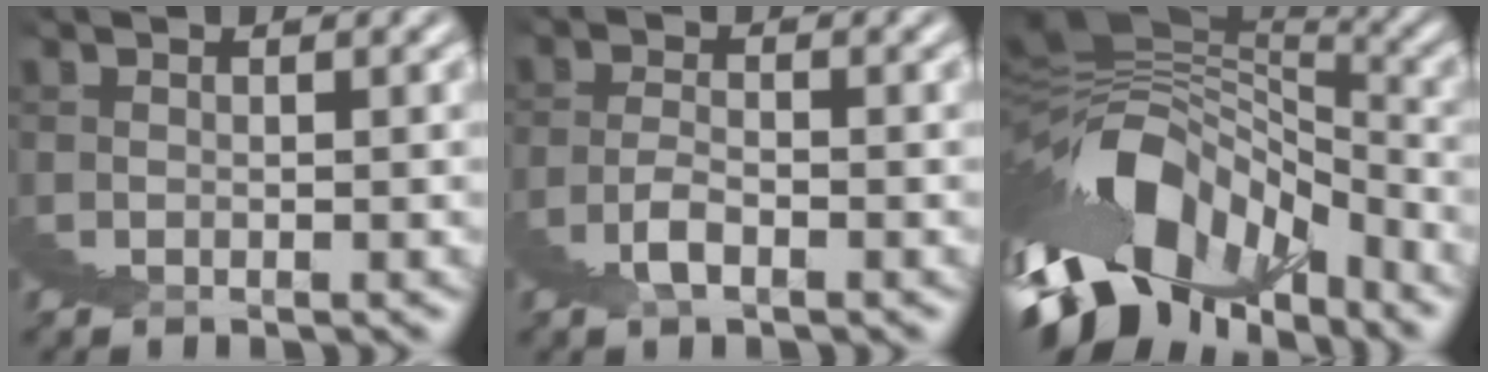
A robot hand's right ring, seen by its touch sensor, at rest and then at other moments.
{"total": 0.8, "force": [-0.5, 0.5, 0.0], "torque": [-0.007, 0.010, -0.015]}
{"total": 11.1, "force": [-1.3, 5.4, 9.6], "torque": [-0.108, 0.020, -0.031]}